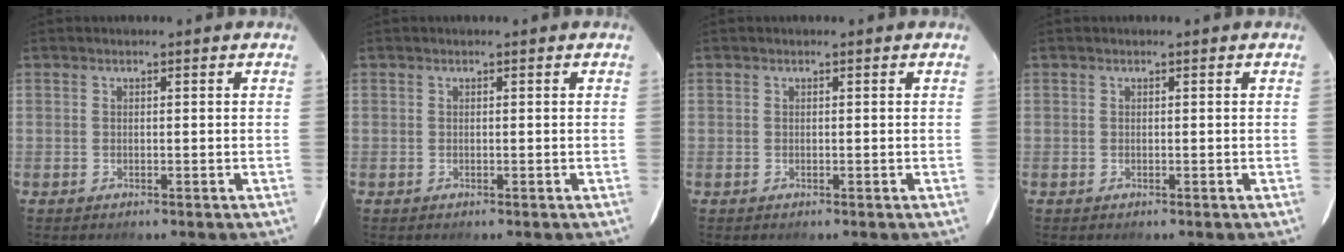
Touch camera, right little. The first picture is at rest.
{"total": 0.0}
{"total": 0.0}
{"total": 0.0}